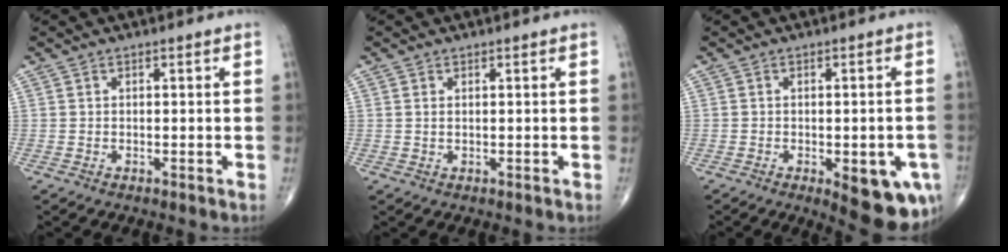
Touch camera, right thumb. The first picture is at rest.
{"total": 0.5, "force": [0.2, 0.2, 0.5], "torque": [-0.011, 0.002, 0.005]}
{"total": 11.9, "force": [-4.3, 4.6, 10.0], "torque": [-0.105, -0.001, -0.042]}